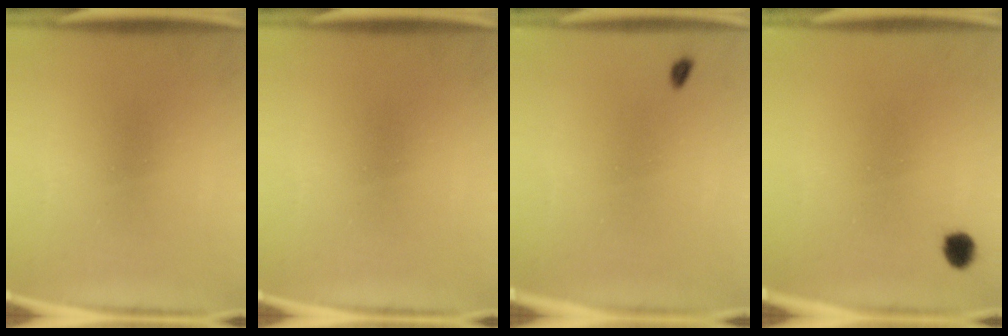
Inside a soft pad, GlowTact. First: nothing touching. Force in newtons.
{"total": 0.0}
{"total": 1.1}
{"total": 2.4}